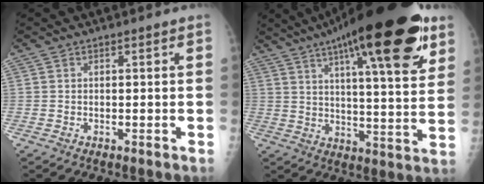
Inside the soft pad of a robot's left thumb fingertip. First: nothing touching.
{"total": 27.4, "force": [15.5, 6.7, 21.6], "torque": [-0.310, -0.026, 0.227]}